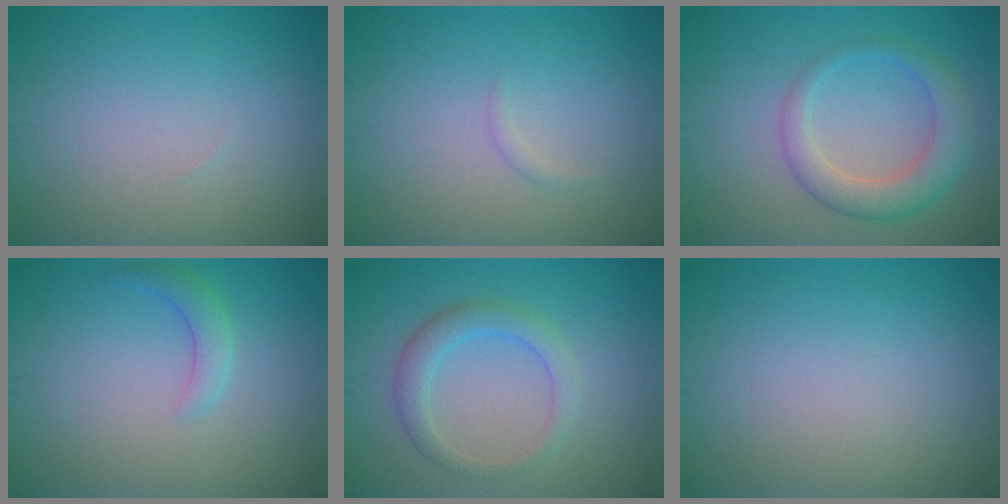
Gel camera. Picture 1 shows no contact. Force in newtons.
{"total": 0.6, "press": 0.6, "slide": 0.0}
{"total": 4.3, "press": 4.3, "slide": 0.3}
{"total": 2.0, "press": 2.0, "slide": 0.1}
{"total": 3.0, "press": 3.0, "slide": 0.1}
{"total": 0.0}